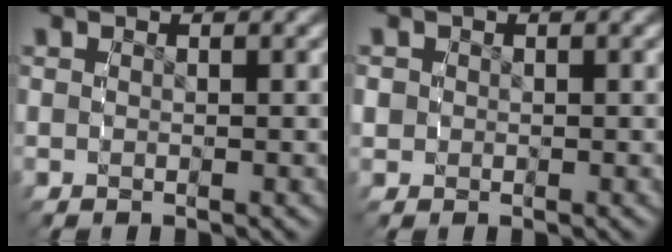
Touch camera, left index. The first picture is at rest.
{"total": 1.8, "force": [0.0, 1.8, 0.3], "torque": [-0.010, -0.001, 0.000]}